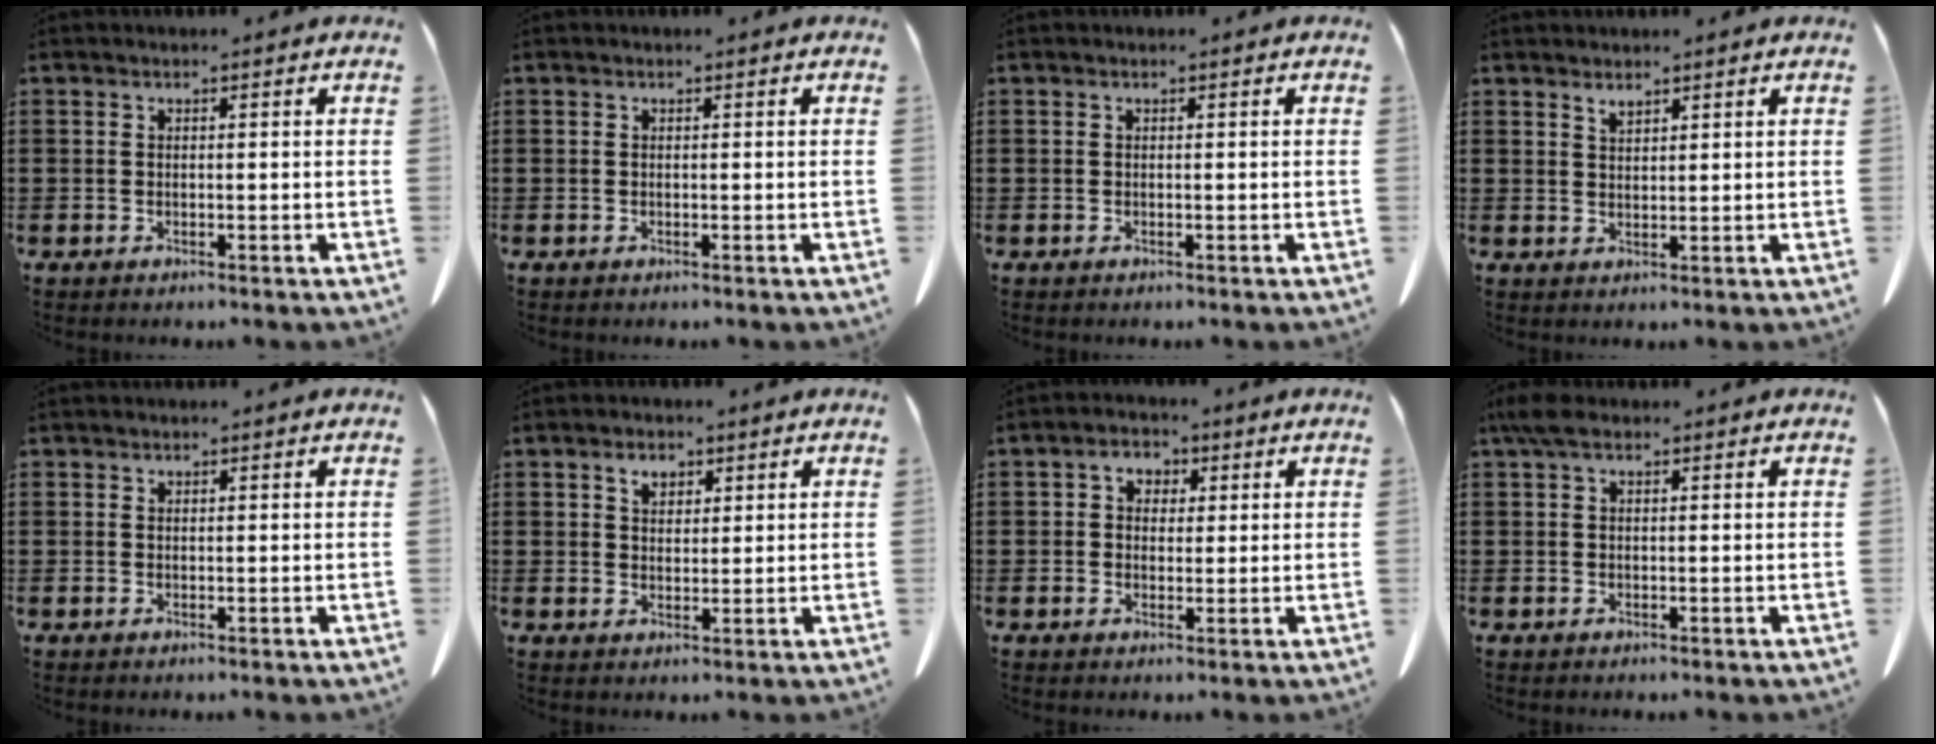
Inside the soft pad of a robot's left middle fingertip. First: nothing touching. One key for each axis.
{"total": 0.0}
{"total": 0.0}
{"total": 1.6, "fx": 1.5, "fy": 0.3, "fz": 0.5, "tx": -0.013, "ty": -0.002, "tz": 0.029}
{"total": 0.5, "fx": 0.5, "fy": 0.1, "fz": 0.1, "tx": -0.004, "ty": -0.002, "tz": 0.011}
{"total": 2.8, "fx": 1.8, "fy": 1.6, "fz": 1.3, "tx": -0.024, "ty": 0.002, "tz": 0.032}
{"total": 2.7, "fx": 0.7, "fy": 2.3, "fz": 1.2, "tx": -0.033, "ty": 0.011, "tz": 0.009}
{"total": 2.5, "fx": 1.1, "fy": 1.2, "fz": 1.9, "tx": -0.042, "ty": 0.006, "tz": 0.021}